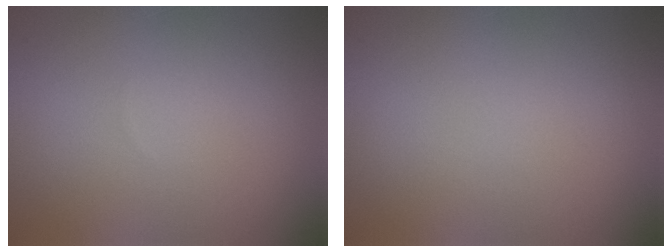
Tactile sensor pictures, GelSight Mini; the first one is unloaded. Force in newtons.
{"total": 0.0}